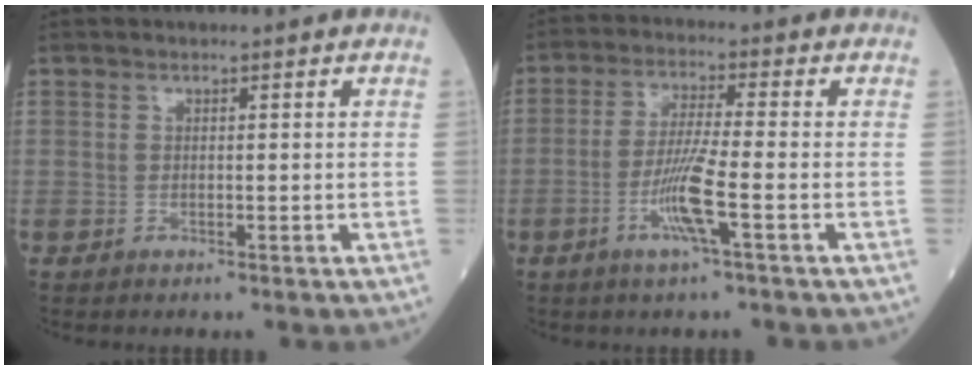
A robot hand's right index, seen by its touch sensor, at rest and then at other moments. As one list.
[{"total": 7.0, "force": [-2.6, -0.5, 6.5], "torque": [-0.129, -0.007, -0.053]}]